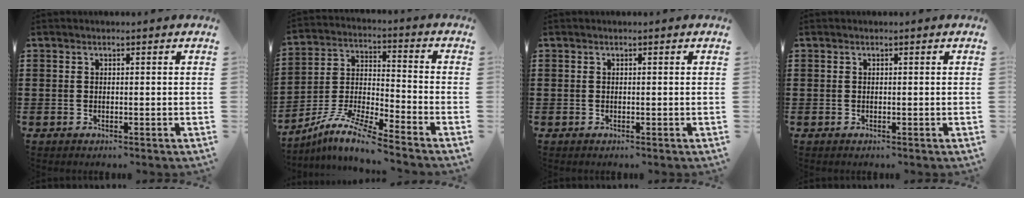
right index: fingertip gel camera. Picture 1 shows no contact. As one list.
[{"total": 8.7, "force": [-7.8, 0.3, 4.0], "torque": [-0.090, -0.003, -0.161]}, {"total": 0.0}, {"total": 0.0}]